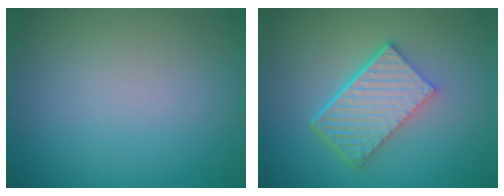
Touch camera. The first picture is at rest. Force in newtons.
{"total": 6.3, "press": 4.3, "slide": 4.7}